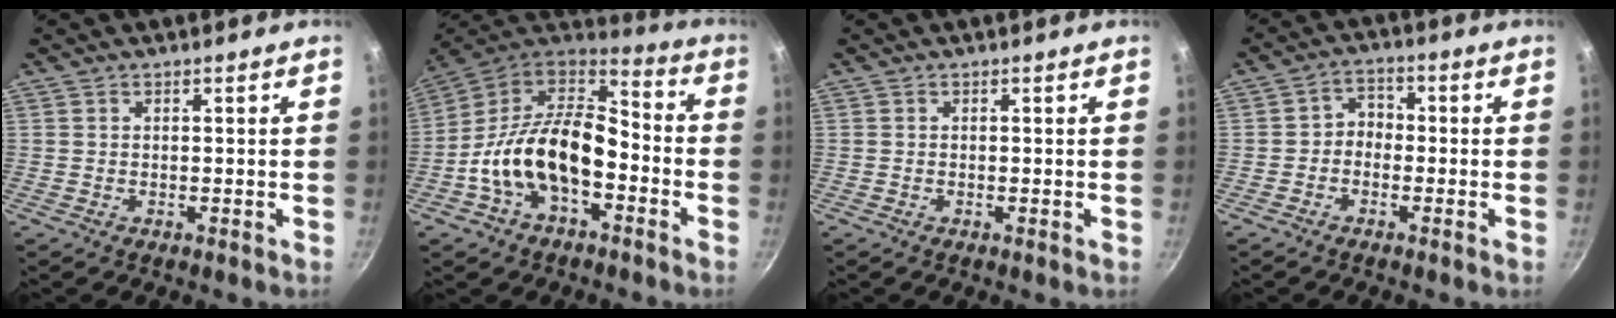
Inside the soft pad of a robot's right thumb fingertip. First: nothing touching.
{"total": 19.2, "force": [-4.7, 11.5, 14.7], "torque": [-0.246, 0.055, -0.096]}
{"total": 0.0}
{"total": 3.8, "force": [-1.0, 3.1, 2.0], "torque": [-0.013, 0.022, -0.029]}